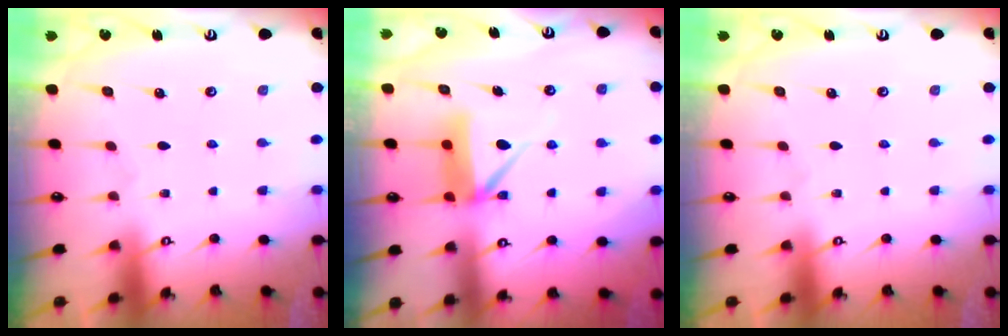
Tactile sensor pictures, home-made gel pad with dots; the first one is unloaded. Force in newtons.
{"total": 8.2, "press": 8.1, "slide": 0.6}
{"total": 0.0}